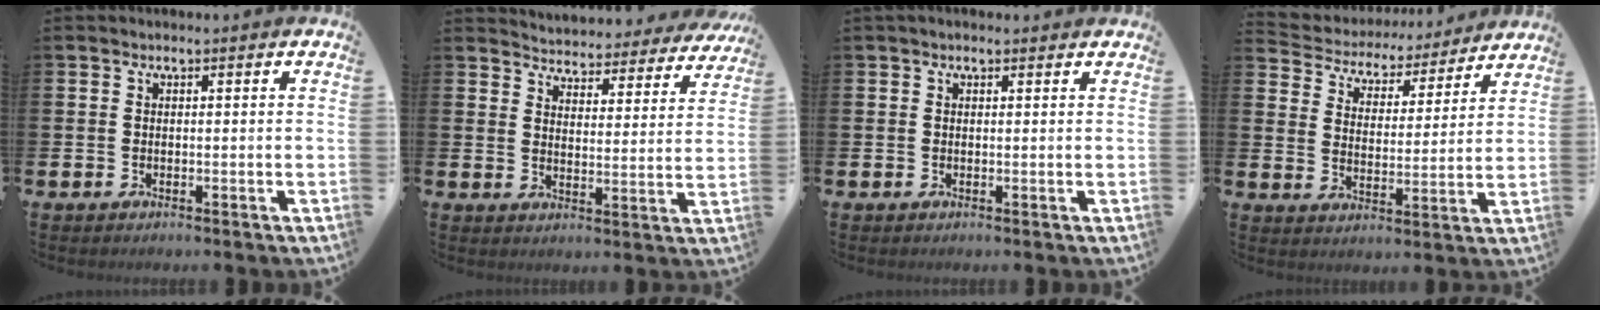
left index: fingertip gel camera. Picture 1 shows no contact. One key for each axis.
{"total": 4.2, "fx": 4.2, "fy": 0.5, "fz": -0.1, "tx": -0.014, "ty": -0.040, "tz": 0.067}
{"total": 0.7, "fx": 0.5, "fy": 0.3, "fz": 0.4, "tx": -0.005, "ty": 0.003, "tz": 0.008}
{"total": 5.0, "fx": 4.6, "fy": 1.9, "fz": 0.2, "tx": -0.029, "ty": -0.042, "tz": 0.073}